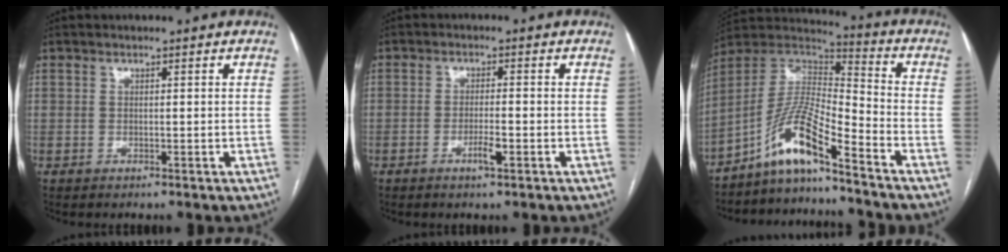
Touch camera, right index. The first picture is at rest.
{"total": 2.8, "force": [-1.3, 0.3, 2.5], "torque": [-0.046, -0.001, -0.023]}
{"total": 10.9, "force": [-7.9, 0.8, 7.4], "torque": [-0.154, 0.018, -0.149]}